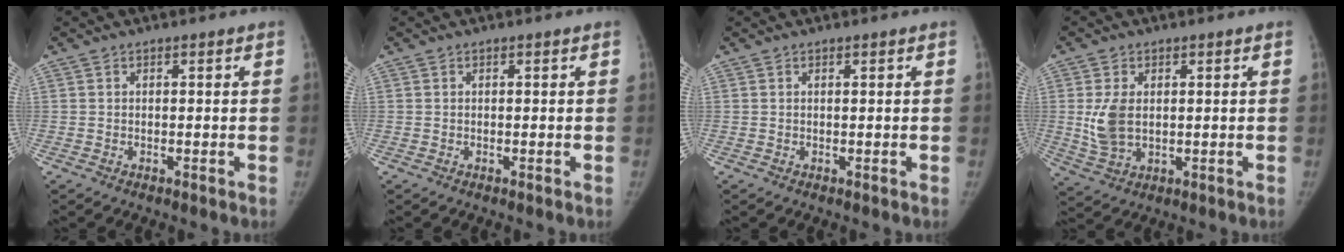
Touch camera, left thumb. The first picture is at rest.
{"total": 0.0}
{"total": 0.0}
{"total": 6.9, "force": [0.7, 4.5, 5.2], "torque": [-0.101, -0.005, 0.024]}